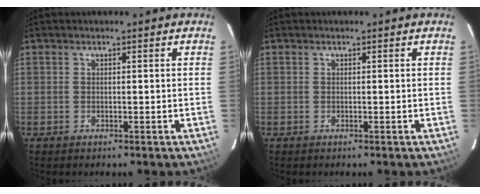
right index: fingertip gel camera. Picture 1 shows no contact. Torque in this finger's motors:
{"motor_torque": [0.00, 0.00, 0.01, 0.01]}